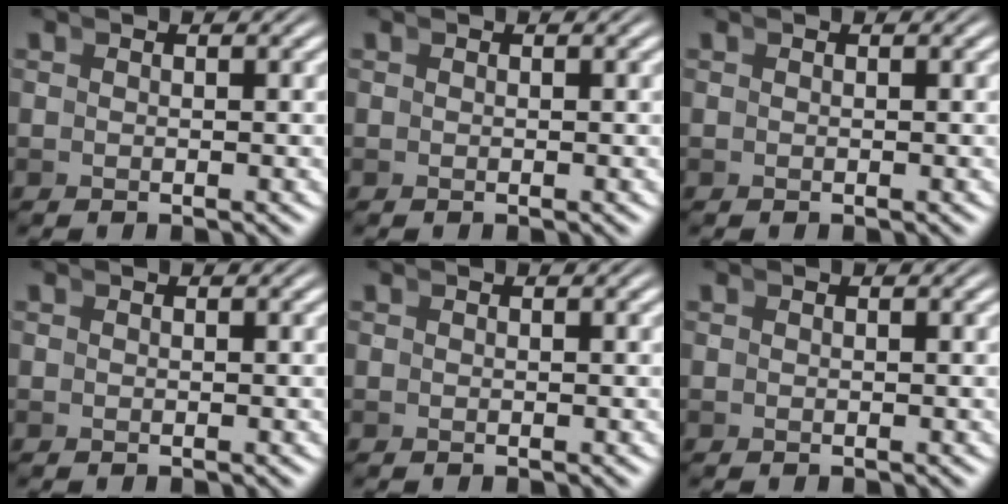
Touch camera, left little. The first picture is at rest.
{"total": 0.0}
{"total": 0.0}
{"total": 0.0}
{"total": 0.0}
{"total": 0.0}